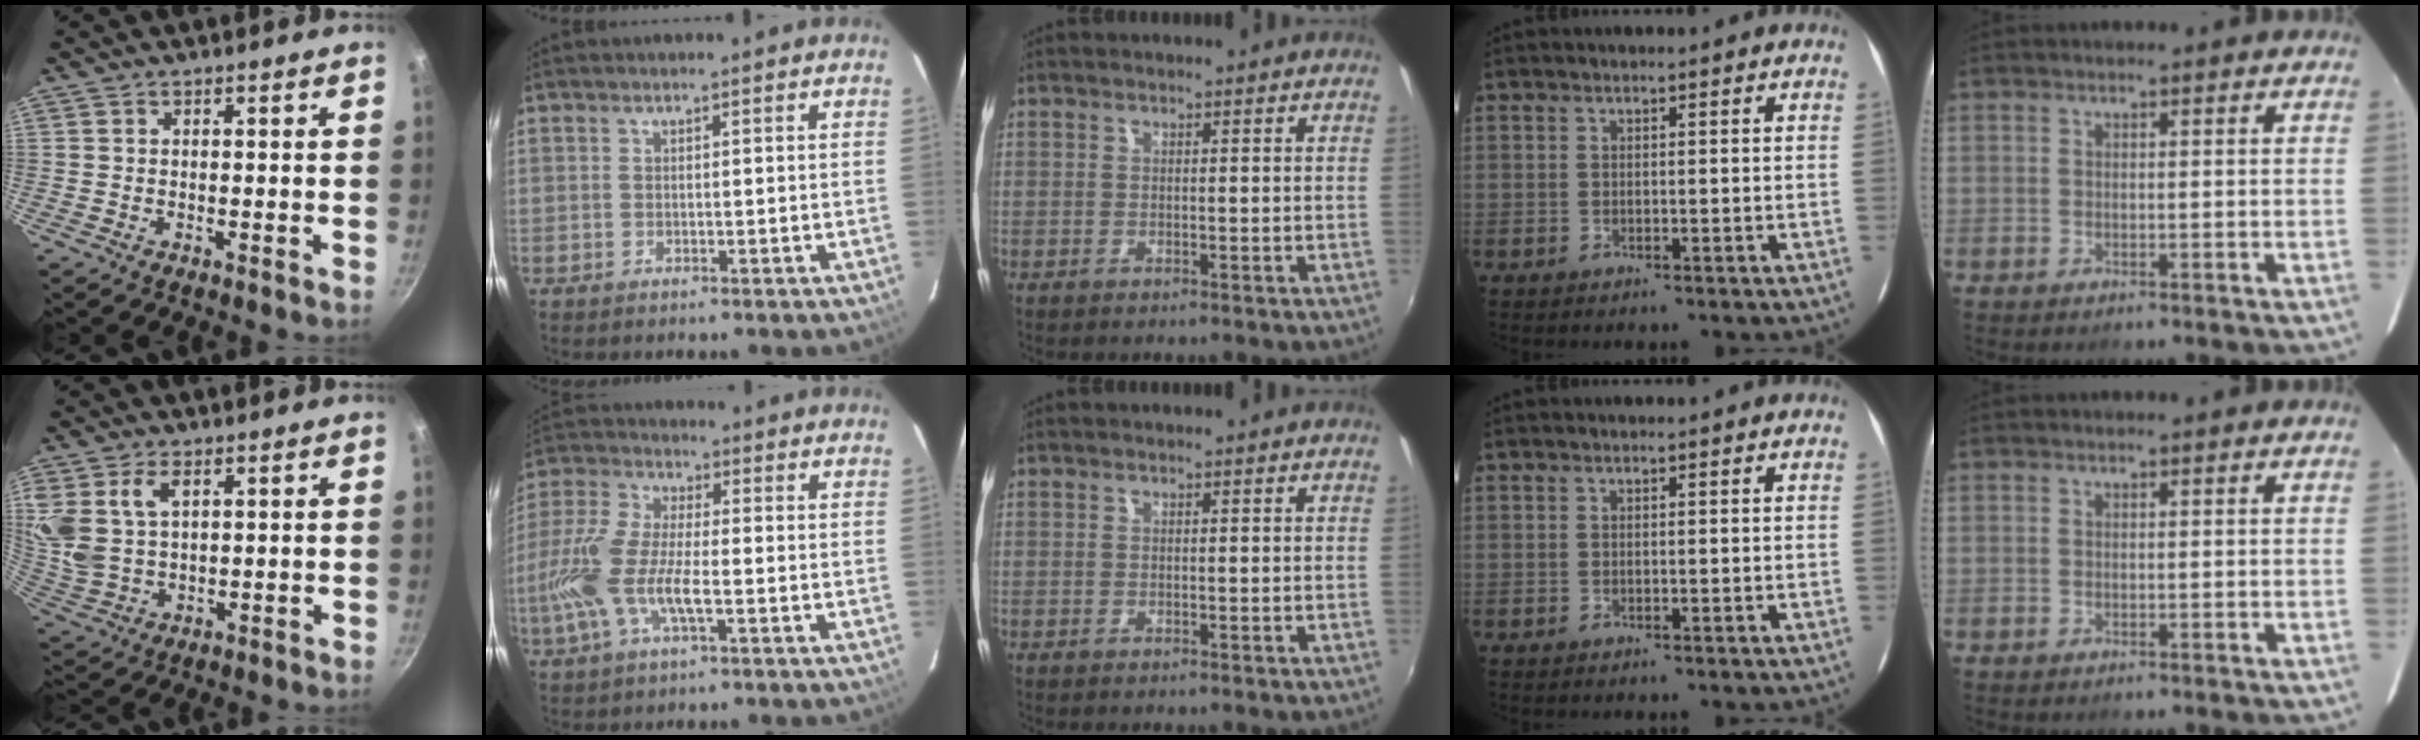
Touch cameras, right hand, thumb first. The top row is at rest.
{"thumb": {"total": 10.4, "force": [3.7, 6.7, 6.9], "torque": [-0.135, -0.017, 0.081]}, "index": {"total": 13.3, "force": [-3.5, 4.5, 12.0], "torque": [-0.270, -0.002, -0.075]}}